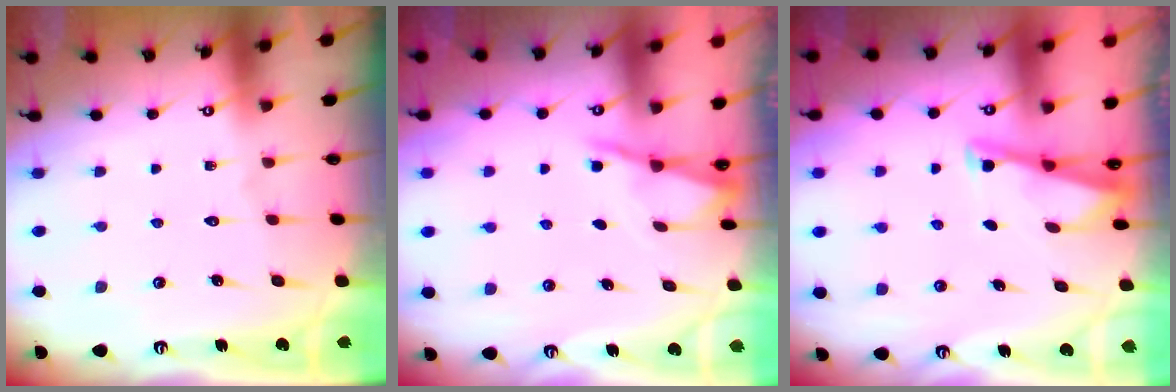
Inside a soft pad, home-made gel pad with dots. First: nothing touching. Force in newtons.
{"total": 1.1, "press": 1.1, "slide": 0.1}
{"total": 2.5, "press": 2.5, "slide": 0.2}